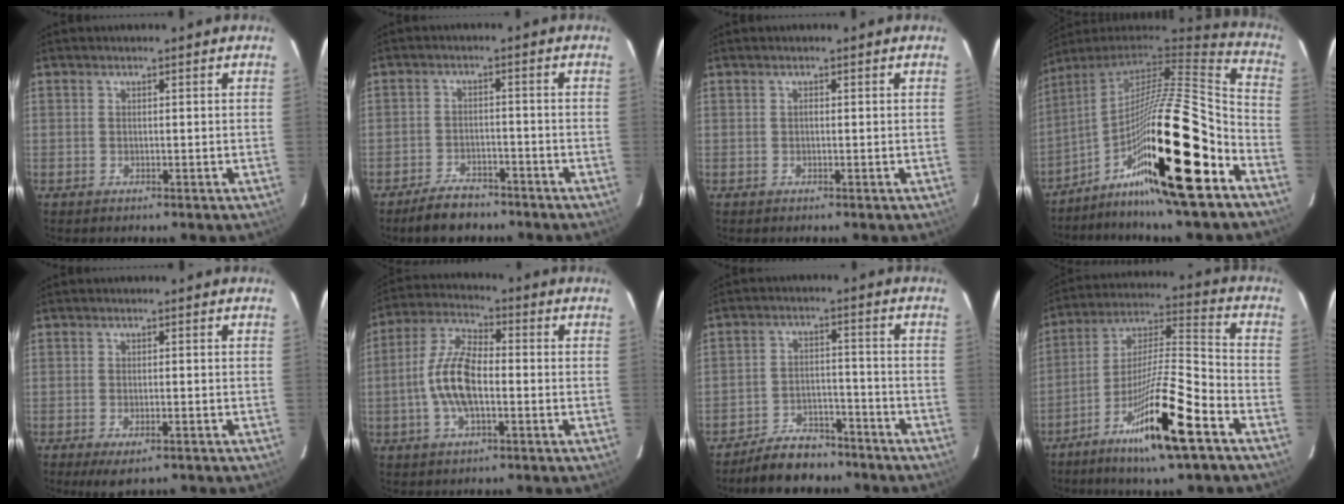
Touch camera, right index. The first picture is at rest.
{"total": 6.9, "force": [-5.6, 3.2, 2.5], "torque": [-0.069, 0.008, -0.085]}
{"total": 0.0}
{"total": 26.9, "force": [-13.5, 3.0, 23.1], "torque": [-0.358, -0.048, -0.238]}
{"total": 4.3, "force": [-2.8, 1.5, 3.0], "torque": [-0.059, -0.015, -0.041]}
{"total": 10.8, "force": [-2.0, 4.5, 9.6], "torque": [-0.203, 0.011, -0.040]}
{"total": 9.4, "force": [-8.0, 4.2, 2.7], "torque": [-0.069, 0.016, -0.112]}
{"total": 17.2, "force": [-9.8, 1.5, 14.0], "torque": [-0.267, -0.019, -0.179]}